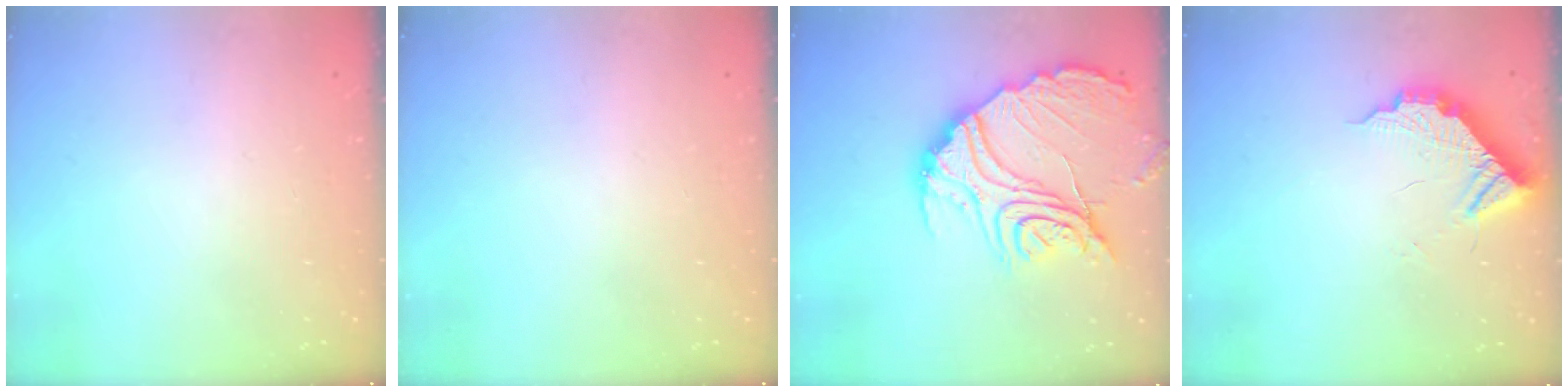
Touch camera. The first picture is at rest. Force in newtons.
{"total": 0.0}
{"total": 22.1, "press": 22.0, "slide": 1.8}
{"total": 10.4, "press": 10.4, "slide": 0.4}